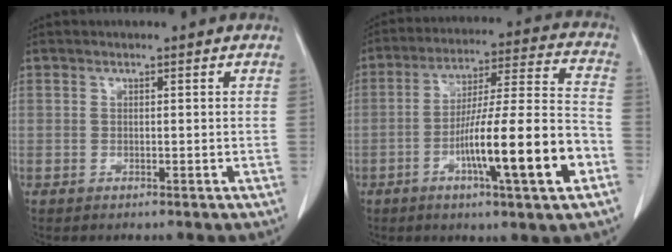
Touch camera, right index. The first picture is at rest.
{"total": 17.1, "force": [-6.1, 0.6, 16.0], "torque": [-0.267, -0.001, -0.097]}